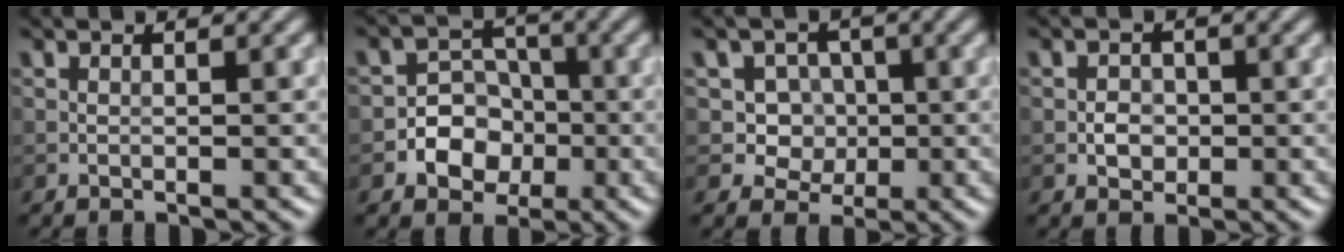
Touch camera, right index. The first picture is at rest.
{"total": 4.8, "force": [-1.5, 4.2, 1.9], "torque": [0.010, 0.009, -0.047]}
{"total": 4.2, "force": [0.3, 3.8, 1.7], "torque": [-0.008, 0.005, -0.003]}
{"total": 1.7, "force": [-0.3, 1.5, 0.8], "torque": [-0.009, 0.000, -0.008]}